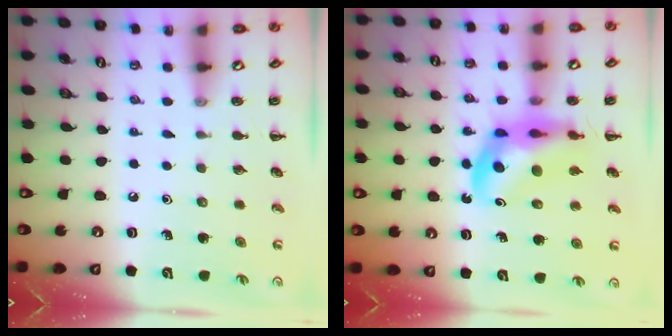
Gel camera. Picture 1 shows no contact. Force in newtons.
{"total": 13.0, "press": 12.5, "slide": 3.6}